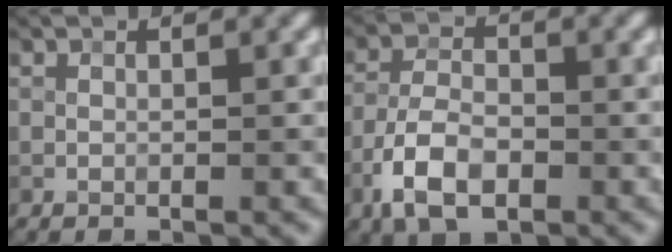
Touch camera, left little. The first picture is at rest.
{"total": 5.5, "force": [-2.7, 2.9, 3.8], "torque": [-0.072, 0.001, -0.056]}